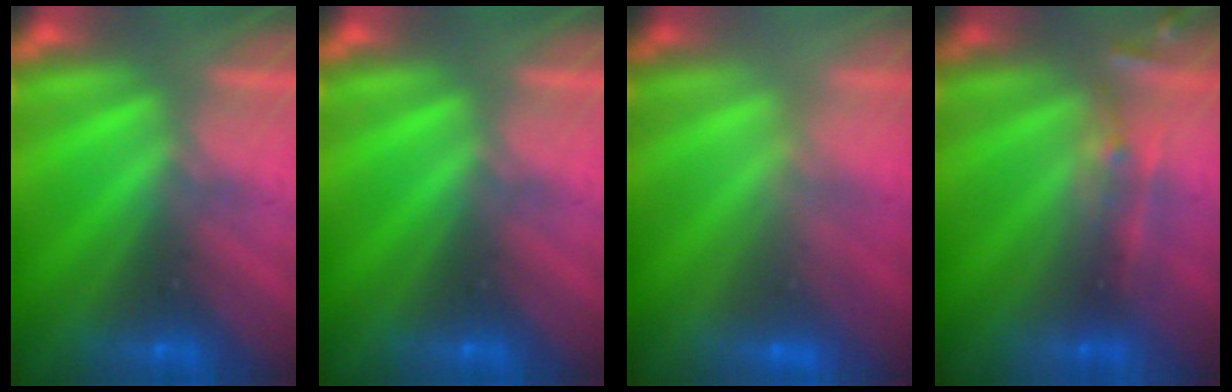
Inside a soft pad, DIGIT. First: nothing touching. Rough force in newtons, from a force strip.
{"total": 0.0}
{"total": 2.8}
{"total": 2.5}